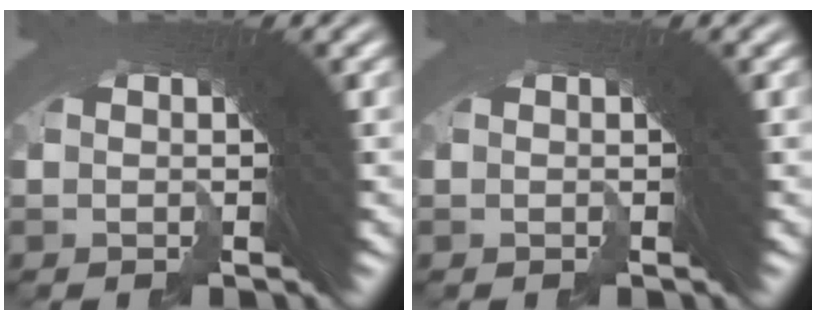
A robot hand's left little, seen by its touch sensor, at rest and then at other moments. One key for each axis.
{"total": 0.0}